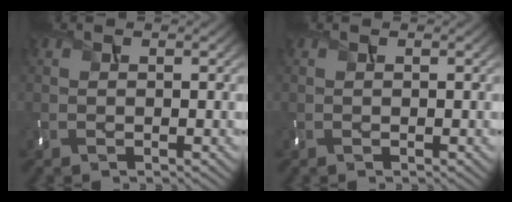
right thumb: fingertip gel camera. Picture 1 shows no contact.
{"total": 0.0}